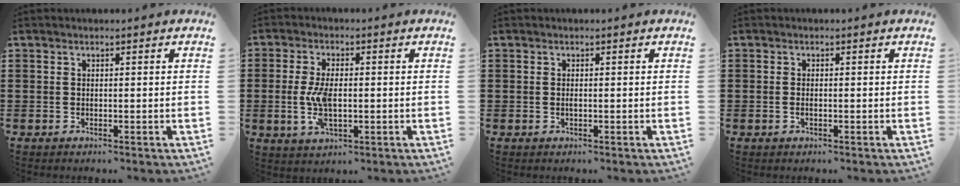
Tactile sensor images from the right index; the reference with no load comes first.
{"total": 6.4, "force": [-0.5, 3.0, 5.7], "torque": [-0.131, -0.006, -0.014]}
{"total": 0.7, "force": [0.0, 0.2, 0.7], "torque": [-0.016, -0.004, 0.001]}
{"total": 0.9, "force": [-0.2, 0.3, 0.8], "torque": [-0.018, -0.004, -0.002]}